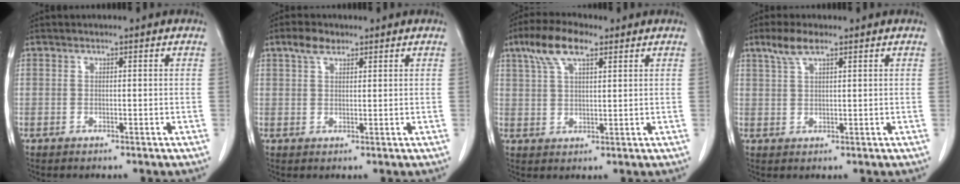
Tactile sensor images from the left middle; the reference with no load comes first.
{"total": 2.9, "force": [2.0, 1.4, 1.6], "torque": [-0.036, 0.008, 0.039]}
{"total": 7.6, "force": [4.5, 2.4, 5.6], "torque": [-0.119, 0.022, 0.085]}
{"total": 3.7, "force": [2.6, 0.7, 2.6], "torque": [-0.064, 0.009, 0.055]}